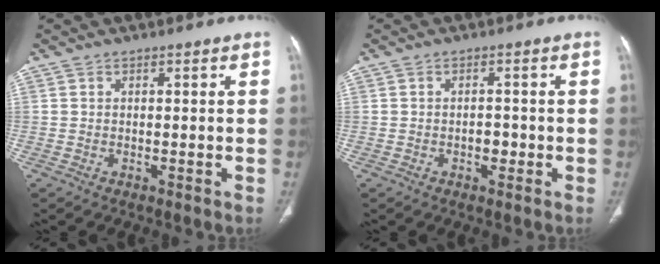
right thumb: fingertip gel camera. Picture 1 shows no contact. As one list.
[{"total": 2.3, "force": [-0.7, 1.5, 1.6], "torque": [-0.013, 0.006, -0.011]}]